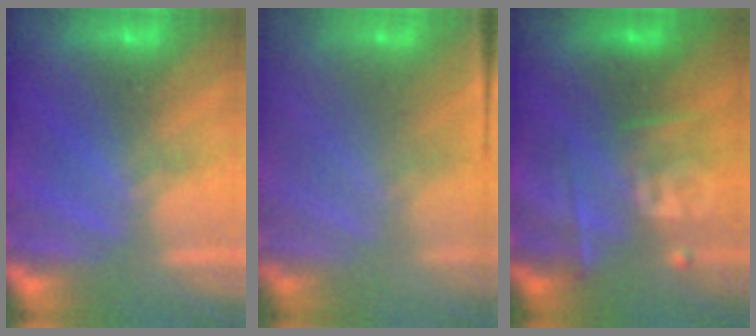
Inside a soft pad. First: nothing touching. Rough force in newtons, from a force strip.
{"total": 1.1}
{"total": 2.4}